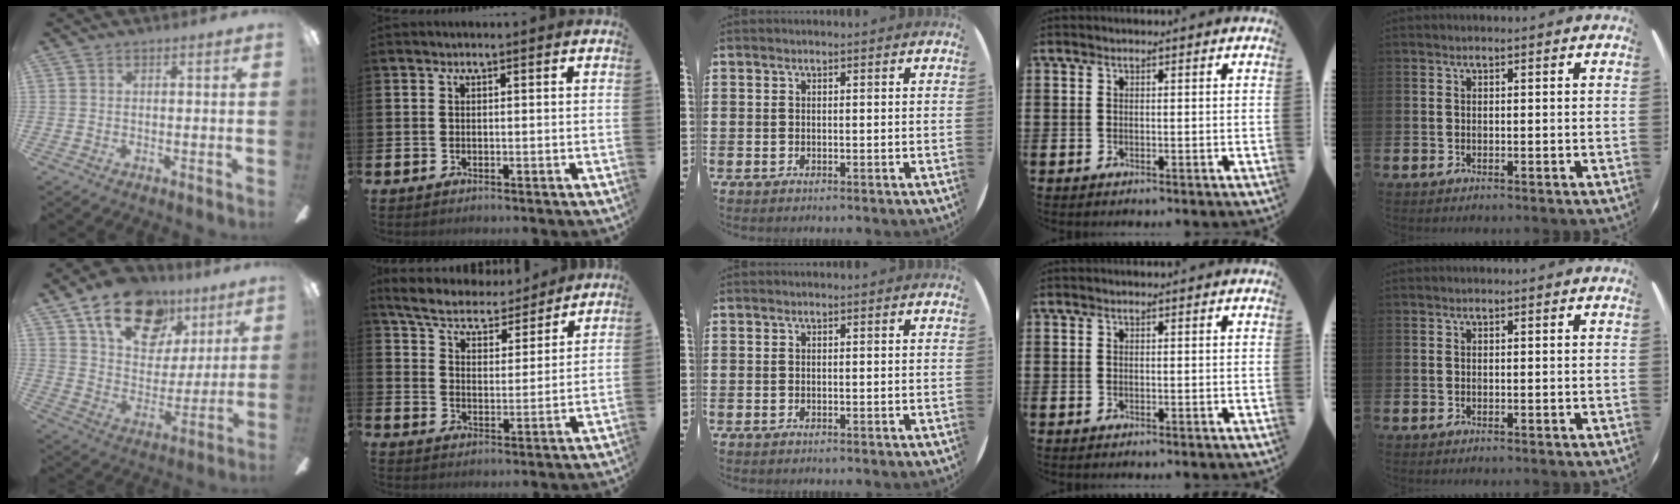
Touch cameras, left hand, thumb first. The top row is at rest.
{"thumb": {"total": 20.5, "force": [11.8, 12.8, 10.8], "torque": [-0.164, -0.052, 0.209]}, "index": {"total": 6.0, "force": [5.8, 1.4, 0.9], "torque": [-0.049, -0.043, 0.098]}}